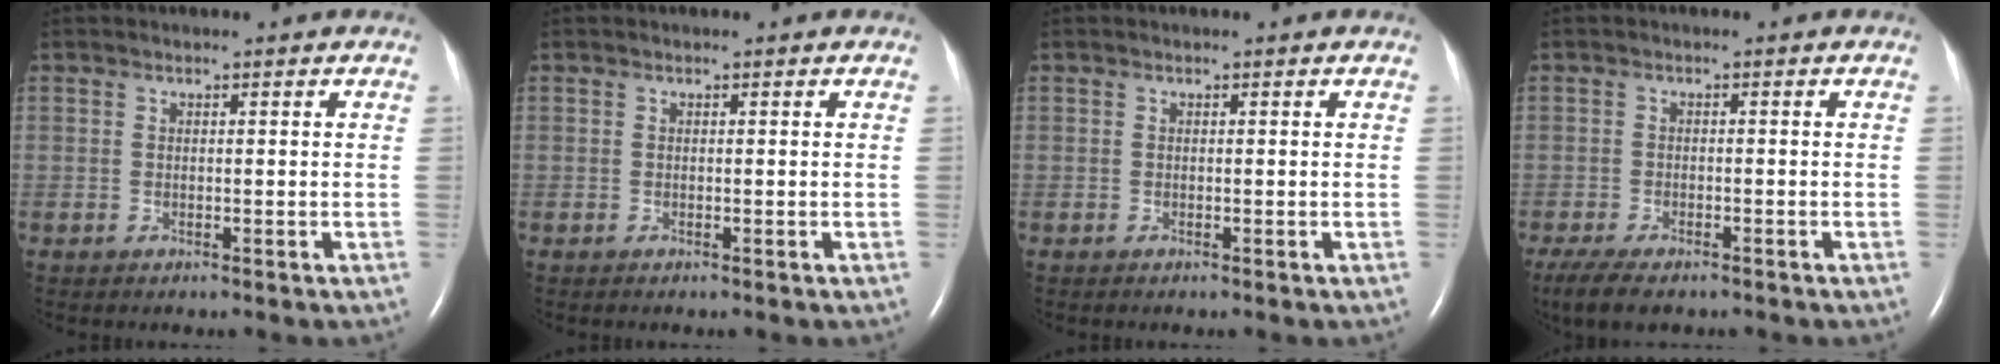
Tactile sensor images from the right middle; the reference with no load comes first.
{"total": 0.0}
{"total": 0.0}
{"total": 6.1, "force": [-4.5, 1.9, 3.7], "torque": [-0.069, -0.017, -0.071]}